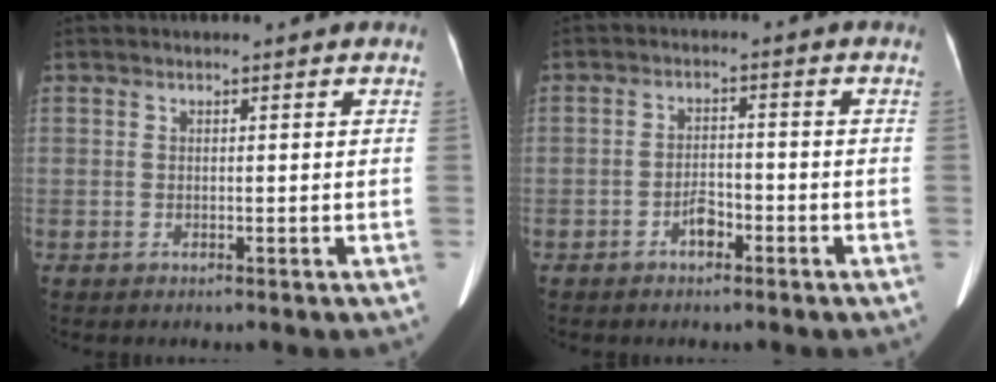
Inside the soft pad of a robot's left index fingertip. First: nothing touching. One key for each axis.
{"total": 3.0, "fx": -1.9, "fy": 1.4, "fz": 1.9, "tx": -0.035, "ty": 0.006, "tz": -0.035}